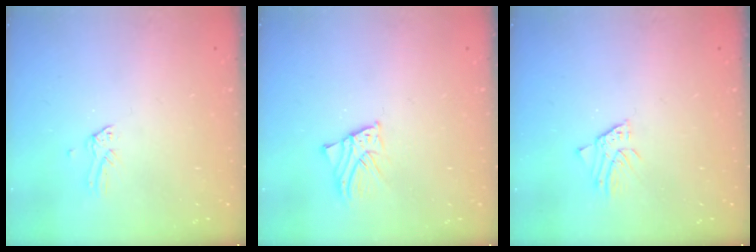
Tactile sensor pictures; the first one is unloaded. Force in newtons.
{"total": 2.3, "press": 2.3, "slide": 0.1}
{"total": 1.1, "press": 1.1, "slide": 0.0}